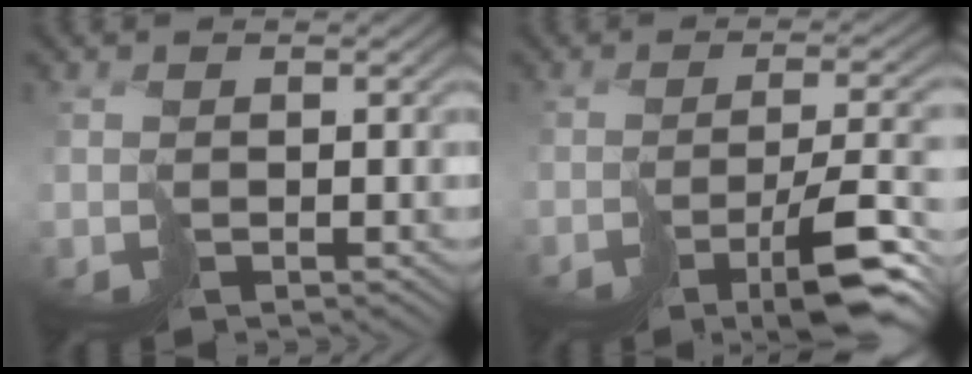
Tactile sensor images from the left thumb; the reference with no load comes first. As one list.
[{"total": 8.2, "force": [-4.7, 1.1, 6.6], "torque": [-0.093, -0.004, -0.075]}]